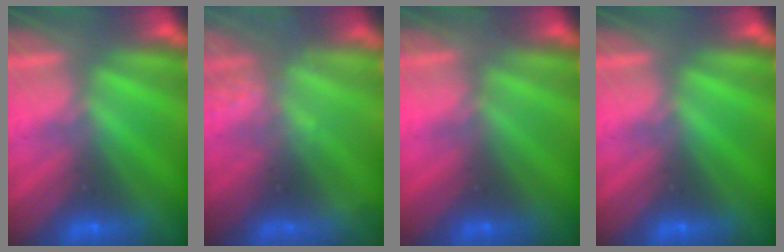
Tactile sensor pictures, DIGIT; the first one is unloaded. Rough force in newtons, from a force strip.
{"total": 2.3}
{"total": 4.5}
{"total": 0.0}